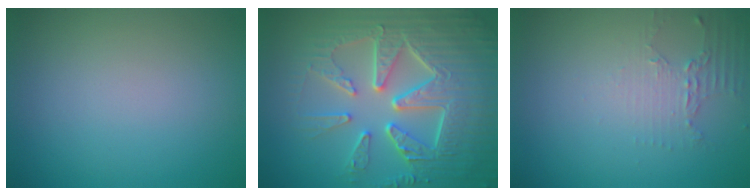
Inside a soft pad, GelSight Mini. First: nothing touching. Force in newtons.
{"total": 9.2, "press": 6.6, "slide": 6.4}
{"total": 2.1, "press": 1.5, "slide": 1.4}